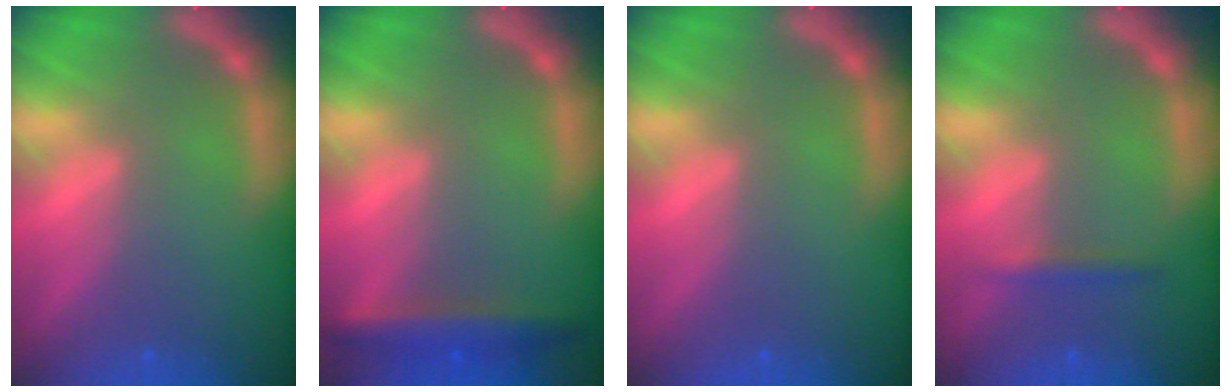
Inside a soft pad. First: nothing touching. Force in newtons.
{"total": 4.0}
{"total": 0.0}
{"total": 1.4}